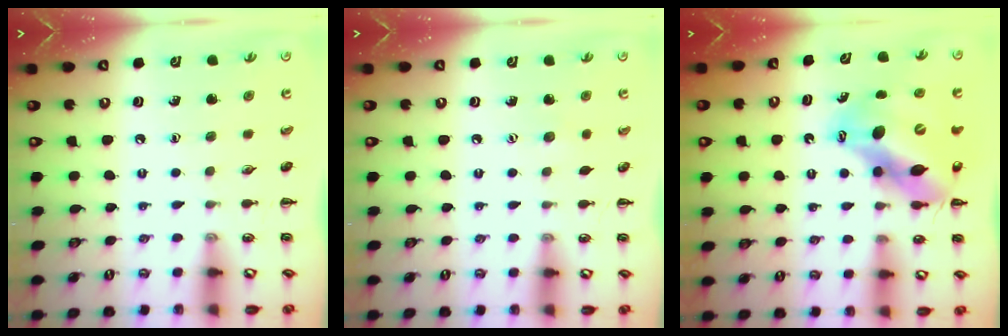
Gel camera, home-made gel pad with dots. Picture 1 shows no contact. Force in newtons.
{"total": 3.5, "press": 3.5, "slide": 0.7}
{"total": 14.1, "press": 13.6, "slide": 3.8}